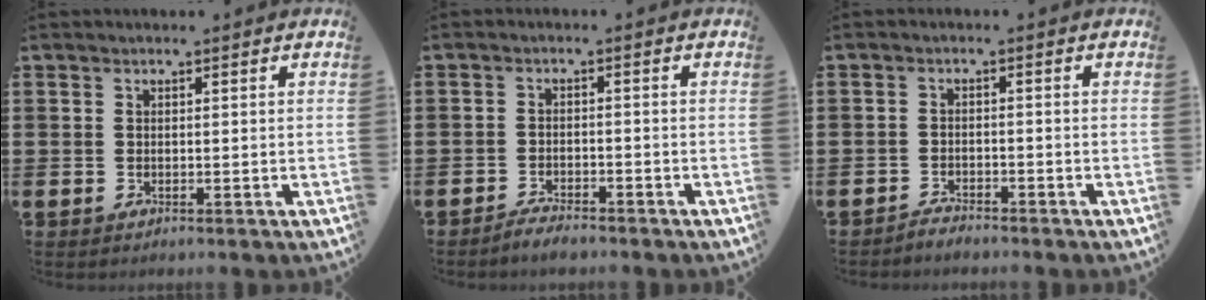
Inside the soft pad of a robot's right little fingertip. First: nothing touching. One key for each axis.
{"total": 1.9, "fx": -1.9, "fy": 0.2, "fz": 0.3, "tx": -0.010, "ty": 0.005, "tz": -0.039}
{"total": 1.5, "fx": -1.5, "fy": 0.0, "fz": -0.1, "tx": -0.003, "ty": 0.005, "tz": -0.033}